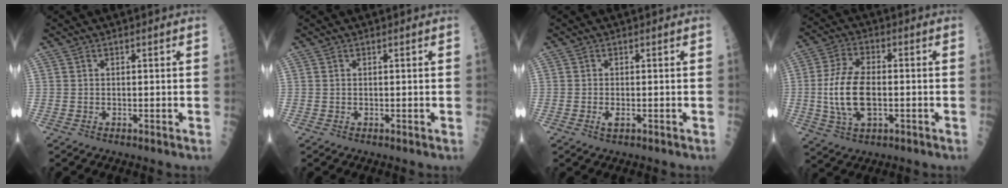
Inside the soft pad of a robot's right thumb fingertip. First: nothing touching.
{"total": 0.0}
{"total": 1.4, "force": [-0.5, 0.5, 1.2], "torque": [-0.020, -0.001, -0.009]}
{"total": 11.9, "force": [-1.2, 6.1, 10.2], "torque": [-0.202, 0.008, -0.024]}